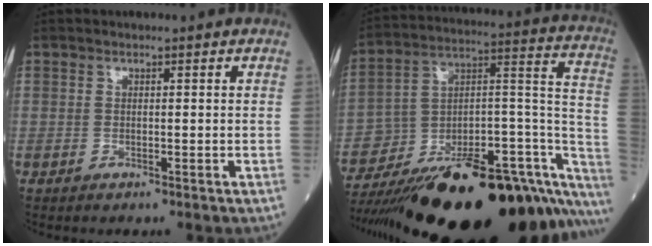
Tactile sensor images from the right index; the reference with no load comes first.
{"total": 34.8, "force": [-25.2, 8.5, 22.4], "torque": [-0.257, -0.002, -0.367]}